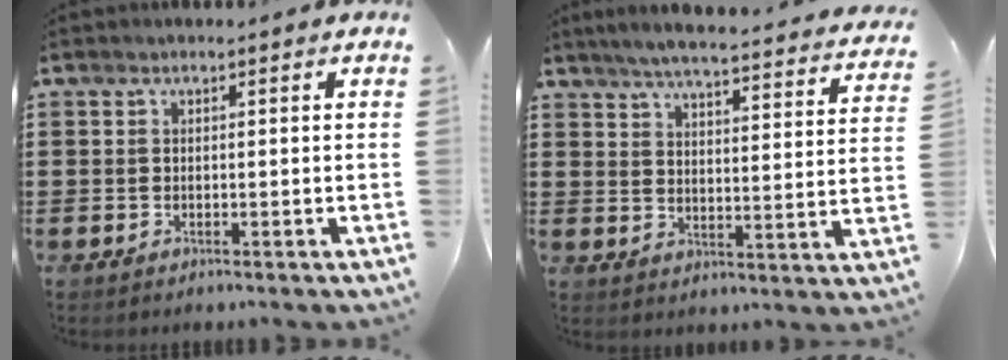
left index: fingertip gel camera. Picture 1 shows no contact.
{"total": 4.7, "force": [4.4, -0.3, 1.6], "torque": [-0.045, -0.039, 0.068]}